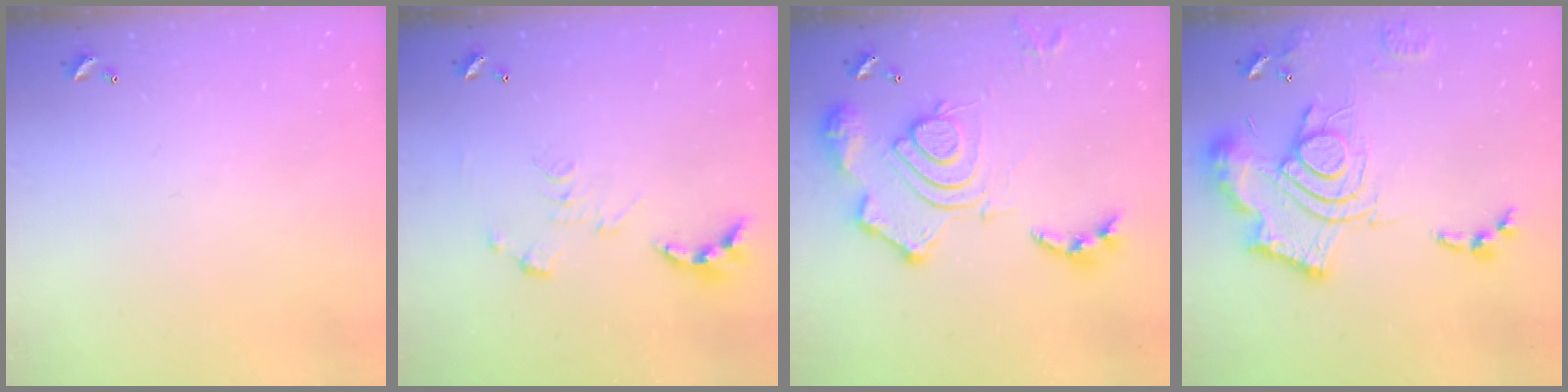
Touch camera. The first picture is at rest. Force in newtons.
{"total": 0.0}
{"total": 19.7, "press": 19.6, "slide": 1.8}
{"total": 19.5, "press": 19.4, "slide": 2.0}